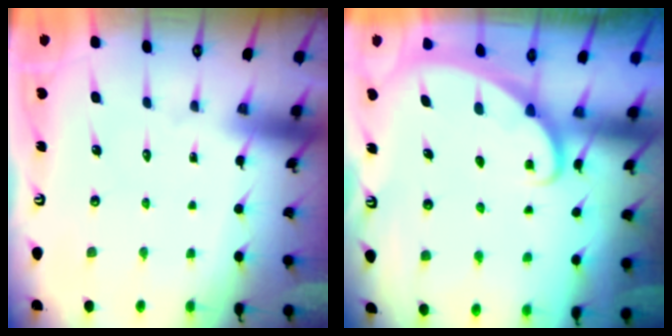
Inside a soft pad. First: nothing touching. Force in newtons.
{"total": 1.7, "press": 1.7, "slide": 0.1}